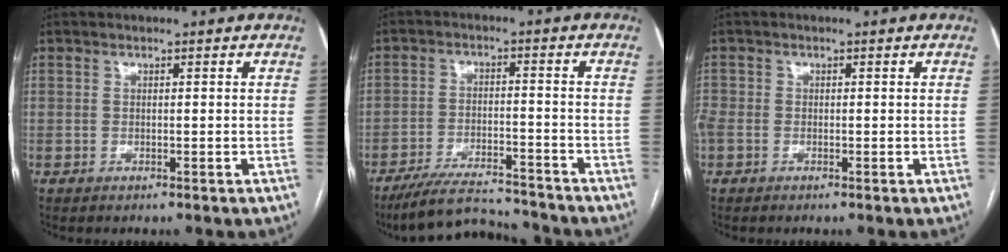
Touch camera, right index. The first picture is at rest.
{"total": 10.6, "force": [-9.9, 1.4, 3.4], "torque": [-0.056, -0.002, -0.167]}
{"total": 2.8, "force": [-0.7, 2.2, 1.6], "torque": [-0.059, 0.007, -0.012]}